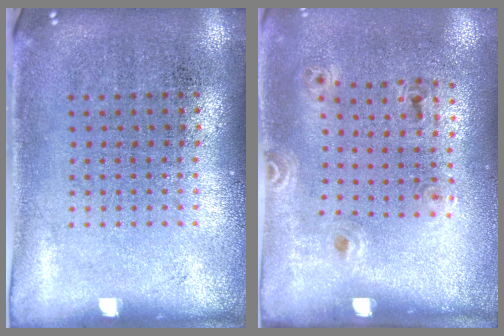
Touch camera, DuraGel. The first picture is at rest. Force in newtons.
{"total": 1.3, "press": 0.8, "slide": 0.9}